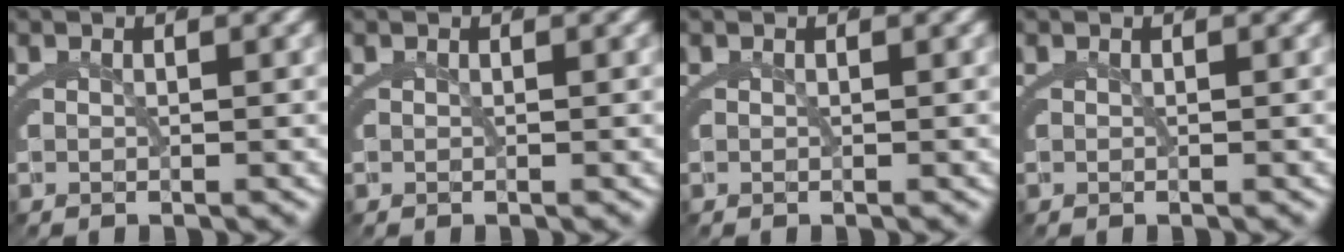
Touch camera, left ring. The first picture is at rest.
{"total": 0.0}
{"total": 0.0}
{"total": 0.0}